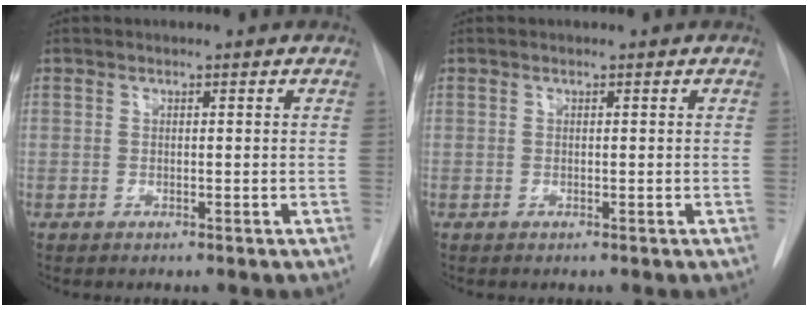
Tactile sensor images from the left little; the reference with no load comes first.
{"total": 0.0}